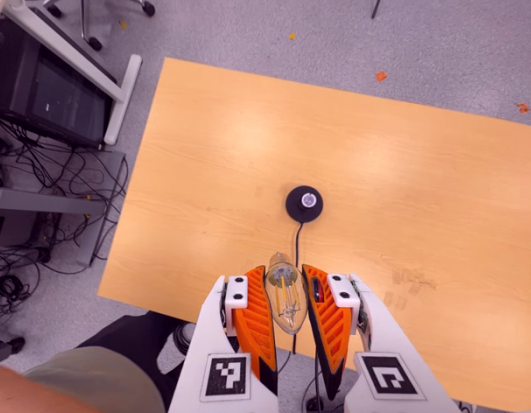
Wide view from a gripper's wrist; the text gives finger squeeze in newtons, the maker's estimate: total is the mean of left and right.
{"total": 21.0, "left": 23.8, "right": 18.2}